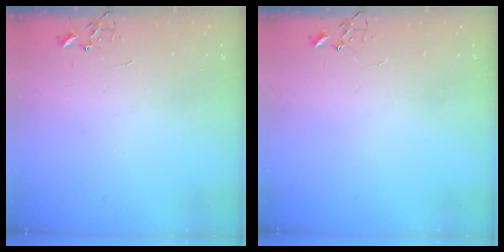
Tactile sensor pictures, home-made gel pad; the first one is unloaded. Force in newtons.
{"total": 0.0}